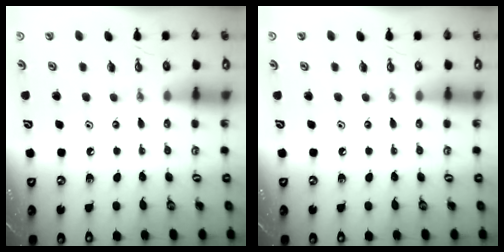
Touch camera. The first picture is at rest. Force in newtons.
{"total": 0.0}